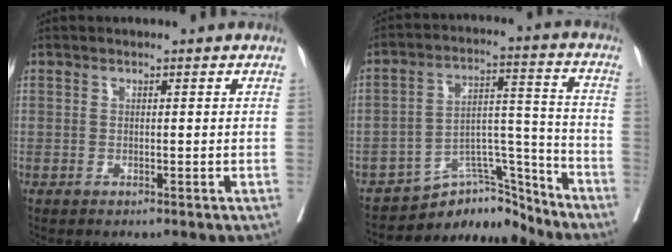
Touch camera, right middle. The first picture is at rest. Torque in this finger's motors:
{"motor_torque": [0.24, -0.25, -0.02, -0.03]}